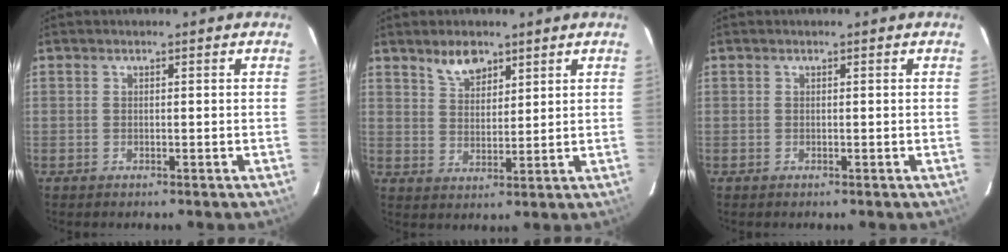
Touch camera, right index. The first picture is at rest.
{"total": 5.5, "force": [4.0, 2.6, 2.7], "torque": [-0.042, 0.003, 0.076]}
{"total": 0.0}